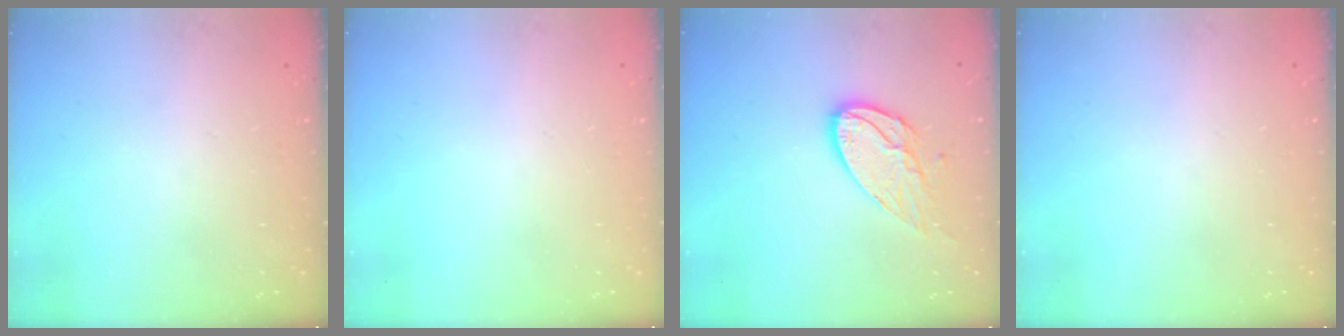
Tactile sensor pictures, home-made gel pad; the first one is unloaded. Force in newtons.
{"total": 0.0}
{"total": 11.7, "press": 11.7, "slide": 1.0}
{"total": 0.0}